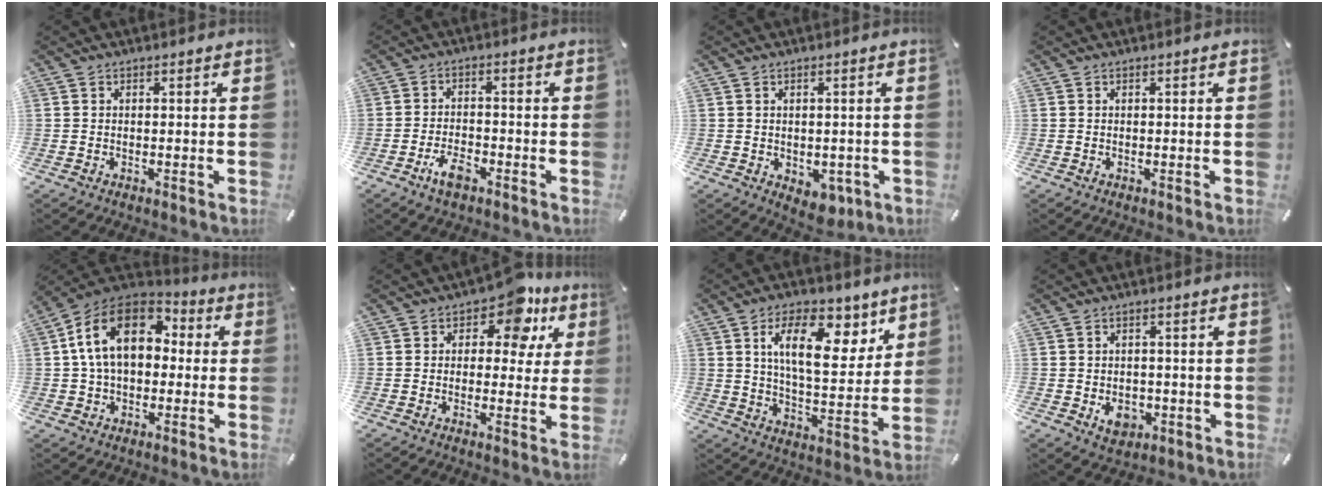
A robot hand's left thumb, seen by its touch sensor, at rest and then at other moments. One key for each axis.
{"total": 5.3, "fx": -3.3, "fy": 2.5, "fz": 3.3, "tx": -0.070, "ty": 0.016, "tz": -0.064}
{"total": 3.7, "fx": -1.4, "fy": 2.7, "fz": 2.2, "tx": -0.016, "ty": 0.004, "tz": -0.023}
{"total": 0.0}
{"total": 16.1, "fx": 2.7, "fy": 11.6, "fz": 10.9, "tx": -0.214, "ty": 0.012, "tz": 0.047}
{"total": 10.4, "fx": 5.6, "fy": 5.9, "fz": 6.4, "tx": -0.079, "ty": -0.031, "tz": 0.094}
{"total": 16.1, "fx": 7.8, "fy": 8.2, "fz": 11.4, "tx": -0.171, "ty": -0.026, "tz": 0.130}
{"total": 5.9, "fx": -1.6, "fy": 4.7, "fz": 3.2, "tx": -0.040, "ty": -0.004, "tz": -0.030}